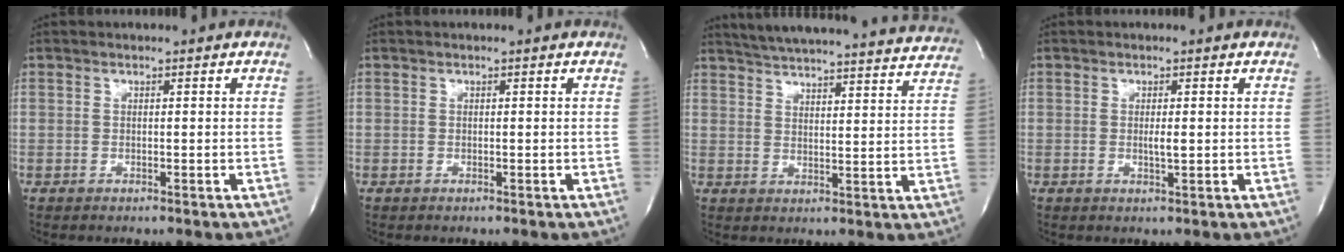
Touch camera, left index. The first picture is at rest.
{"total": 0.0}
{"total": 27.4, "force": [25.7, 2.9, 9.0], "torque": [-0.153, -0.050, 0.317]}
{"total": 1.4, "force": [-0.1, 0.1, 1.4], "torque": [-0.028, -0.006, -0.003]}